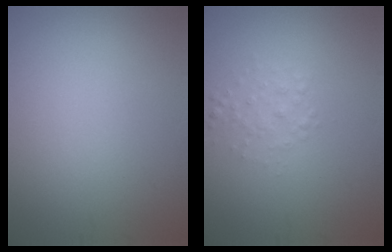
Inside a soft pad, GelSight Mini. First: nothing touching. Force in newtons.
{"total": 1.4, "press": 1.4, "slide": 0.0}